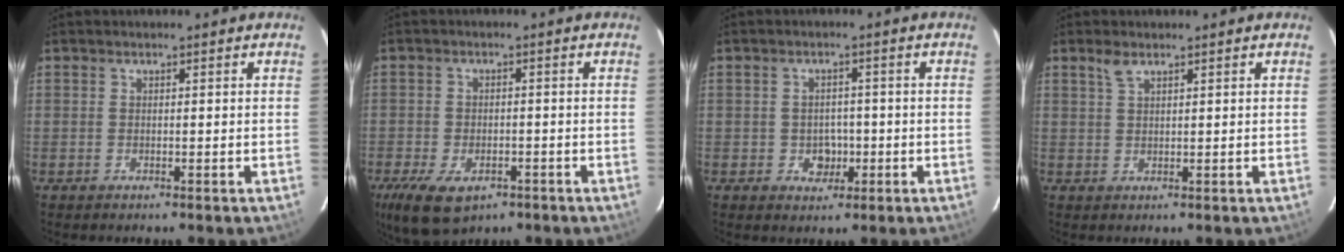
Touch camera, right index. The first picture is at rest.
{"total": 10.8, "force": [-6.3, 5.8, 6.7], "torque": [-0.151, -0.029, -0.101]}
{"total": 3.8, "force": [-0.9, 3.3, 1.5], "torque": [-0.031, 0.008, -0.003]}
{"total": 1.9, "force": [1.4, 0.7, 1.1], "torque": [-0.023, 0.005, 0.028]}